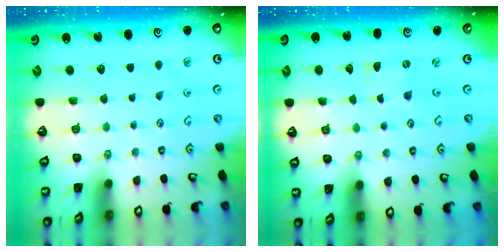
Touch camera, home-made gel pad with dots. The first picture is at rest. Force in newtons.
{"total": 0.0}